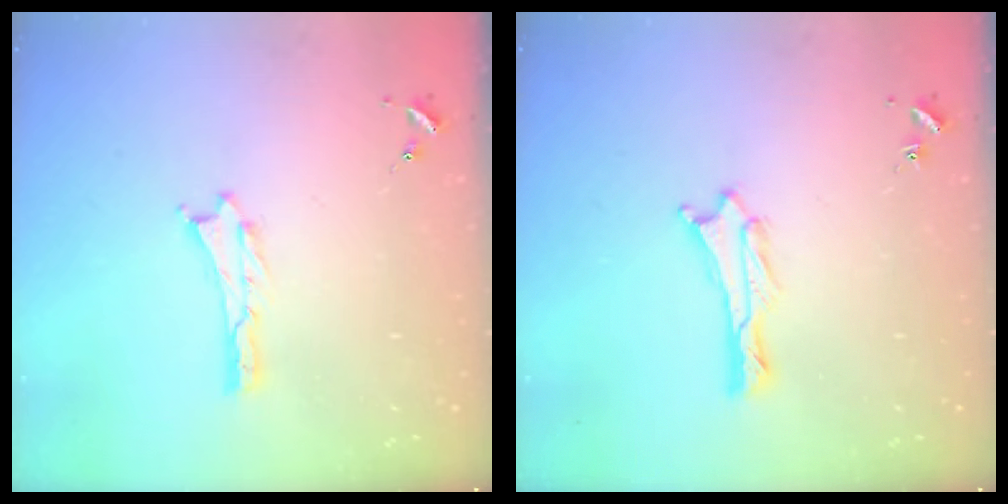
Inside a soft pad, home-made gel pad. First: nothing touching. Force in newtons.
{"total": 1.0, "press": 0.9, "slide": 0.1}